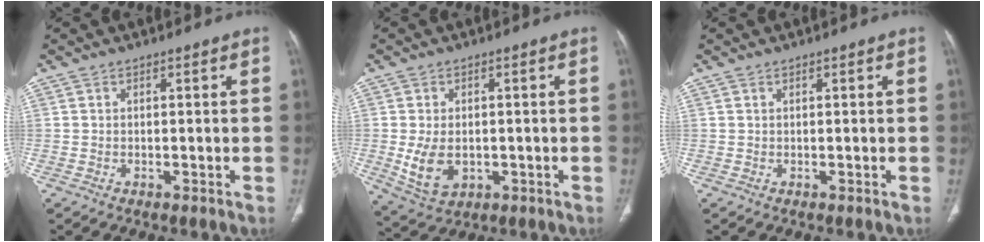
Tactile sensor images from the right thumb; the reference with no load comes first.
{"total": 7.8, "force": [-1.0, 5.3, 5.7], "torque": [-0.101, -0.003, -0.002]}
{"total": 0.0}